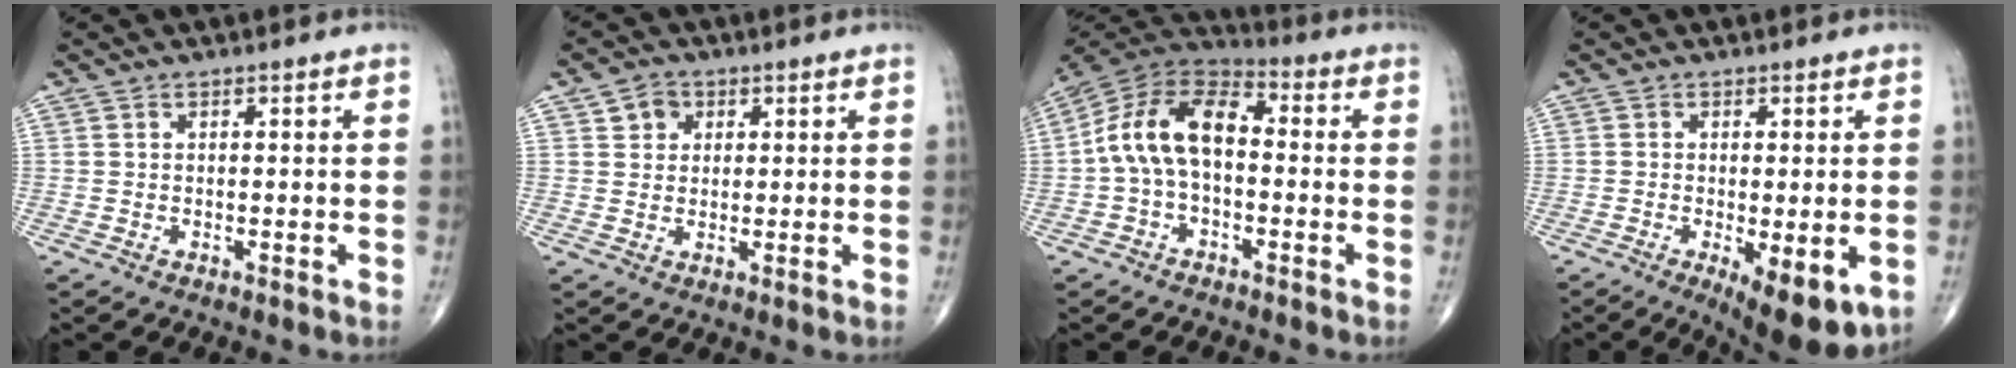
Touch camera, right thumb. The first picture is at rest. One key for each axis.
{"total": 3.6, "fx": 1.4, "fy": 3.1, "fz": 1.3, "tx": -0.002, "ty": -0.004, "tz": 0.019}
{"total": 13.0, "fx": -0.4, "fy": 7.7, "fz": 10.5, "tx": -0.185, "ty": 0.040, "tz": -0.023}
{"total": 10.2, "fx": -3.5, "fy": 3.6, "fz": 8.9, "tx": -0.125, "ty": -0.021, "tz": -0.045}